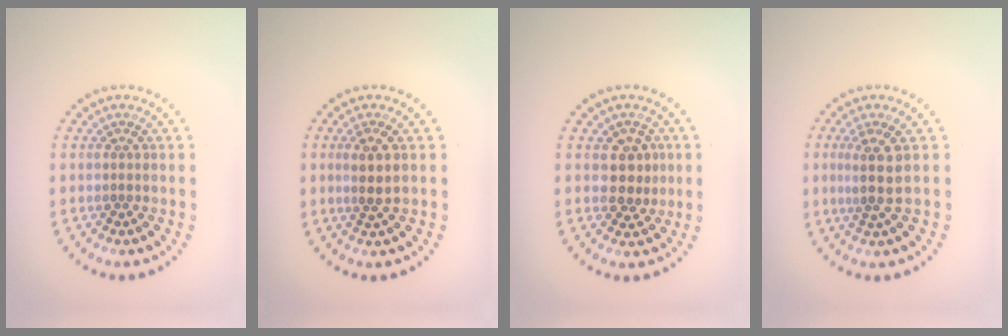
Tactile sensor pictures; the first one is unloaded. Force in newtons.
{"total": 2.5, "press": 2.2, "slide": 1.1}
{"total": 2.7, "press": 2.5, "slide": 0.9}
{"total": 2.7, "press": 2.1, "slide": 1.7}